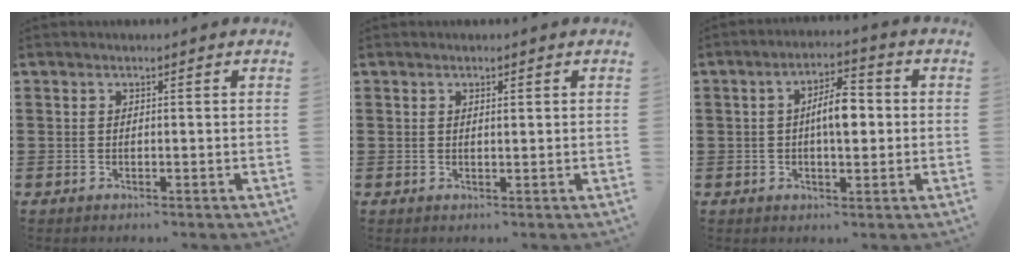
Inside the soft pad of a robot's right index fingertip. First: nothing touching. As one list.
[{"total": 0.7, "force": [0.3, 0.2, 0.7], "torque": [-0.014, 0.001, 0.005]}, {"total": 6.2, "force": [0.2, 2.4, 5.7], "torque": [-0.089, 0.002, -0.003]}]